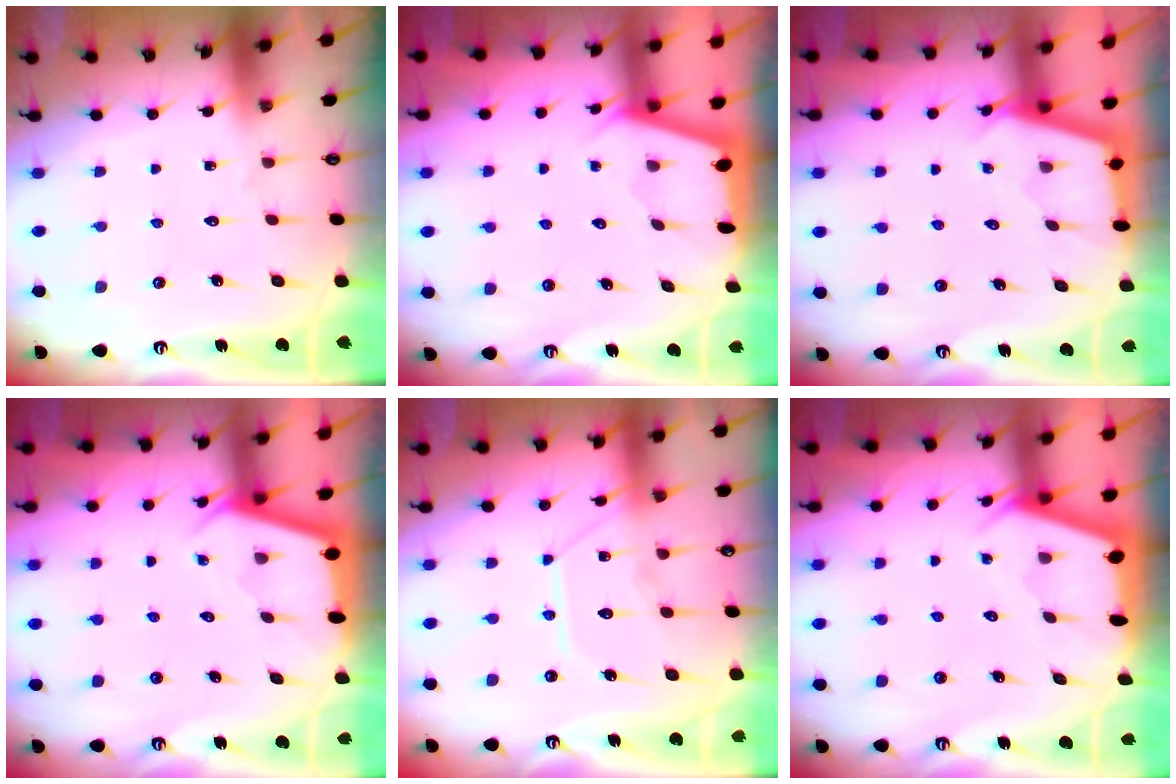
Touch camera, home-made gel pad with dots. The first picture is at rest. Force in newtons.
{"total": 2.6, "press": 2.6, "slide": 0.1}
{"total": 2.2, "press": 2.2, "slide": 0.1}
{"total": 2.4, "press": 2.4, "slide": 0.2}
{"total": 11.5, "press": 11.5, "slide": 0.9}
{"total": 2.4, "press": 2.4, "slide": 0.3}